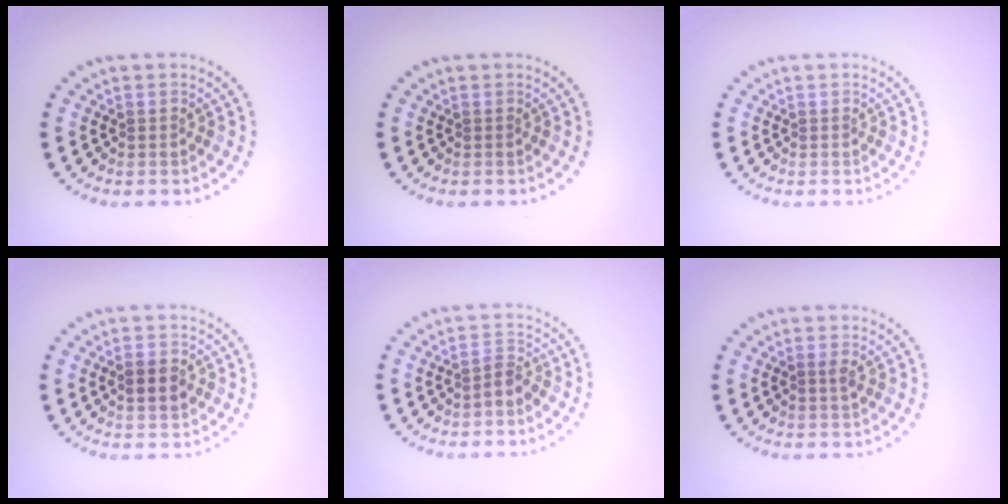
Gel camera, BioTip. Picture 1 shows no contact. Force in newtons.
{"total": 0.0}
{"total": 0.0}
{"total": 2.1, "press": 2.1, "slide": 0.2}
{"total": 1.7, "press": 1.2, "slide": 1.1}
{"total": 0.8, "press": 0.8, "slide": 0.3}